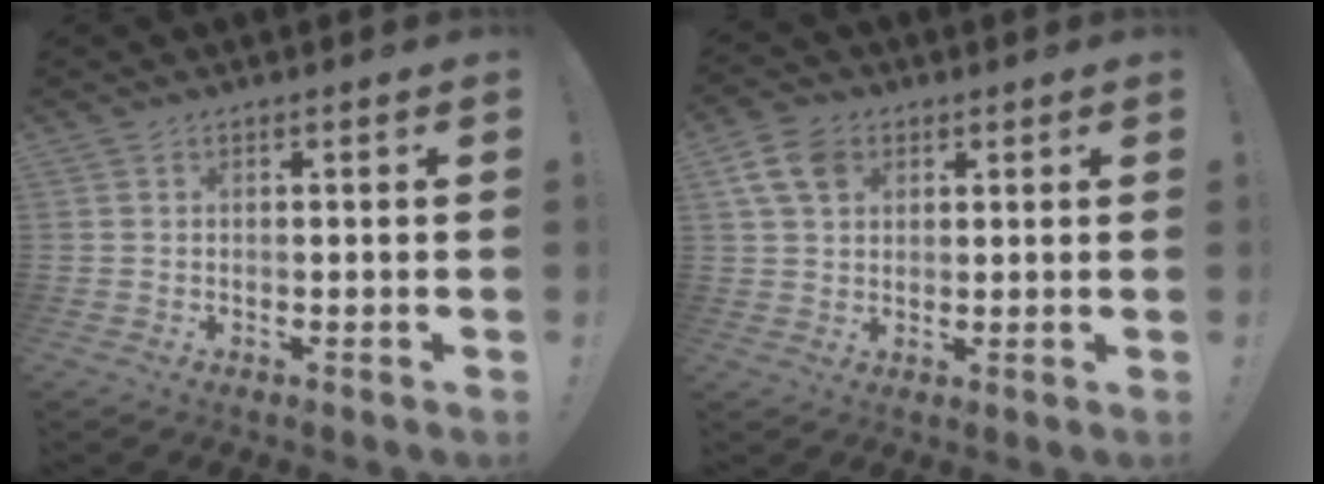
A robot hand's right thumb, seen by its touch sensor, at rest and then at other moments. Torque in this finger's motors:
{"motor_torque": [0.04, 0.12, 0.44, 0.11, 0.00]}